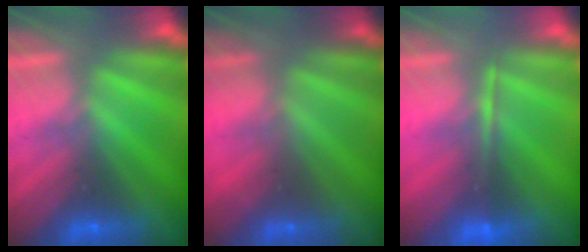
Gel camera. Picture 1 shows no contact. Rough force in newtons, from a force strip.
{"total": 2.5}
{"total": 1.6}